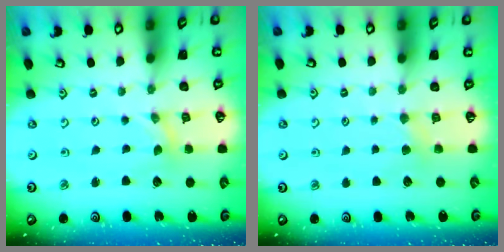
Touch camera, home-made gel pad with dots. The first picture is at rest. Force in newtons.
{"total": 3.2, "press": 3.1, "slide": 0.6}